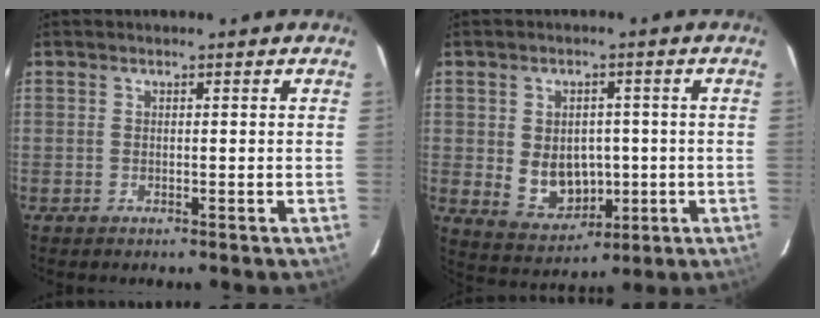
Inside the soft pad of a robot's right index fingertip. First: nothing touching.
{"total": 8.6, "force": [-0.8, 6.7, 5.4], "torque": [-0.110, -0.003, 0.012]}